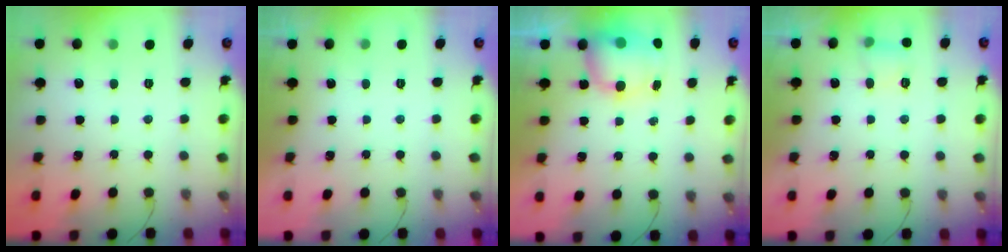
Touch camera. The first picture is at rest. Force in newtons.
{"total": 0.0}
{"total": 11.3, "press": 8.5, "slide": 7.5}
{"total": 4.1, "press": 4.0, "slide": 1.2}